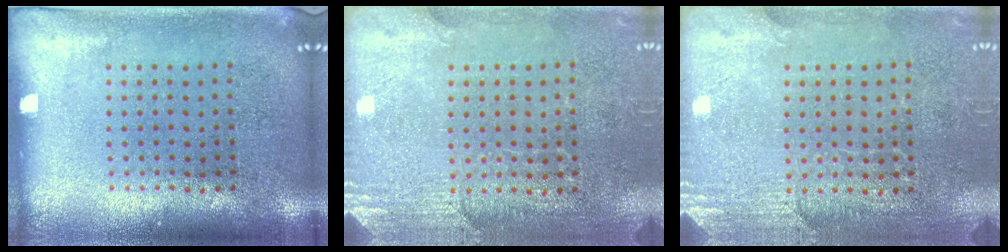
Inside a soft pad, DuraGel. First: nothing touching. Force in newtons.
{"total": 2.7, "press": 2.5, "slide": 0.9}
{"total": 2.7, "press": 2.5, "slide": 0.9}